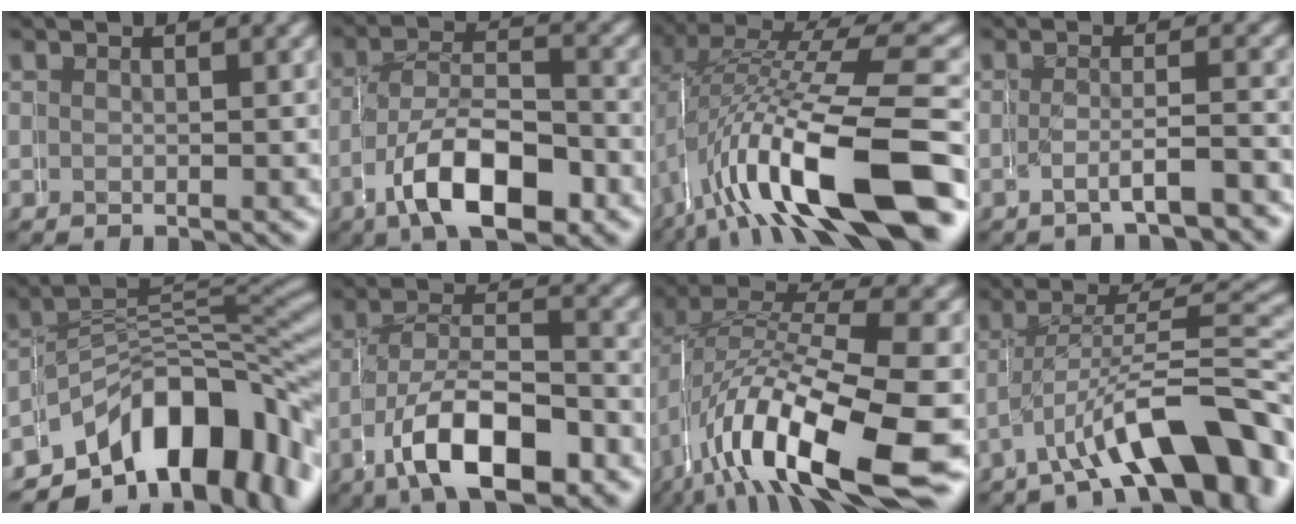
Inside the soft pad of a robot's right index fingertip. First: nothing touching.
{"total": 8.3, "force": [-3.5, 4.4, 6.1], "torque": [-0.099, -0.032, -0.047]}
{"total": 11.7, "force": [-3.4, 4.5, 10.3], "torque": [-0.192, -0.013, -0.037]}
{"total": 3.2, "force": [-3.0, 0.0, 1.0], "torque": [-0.024, -0.013, -0.046]}
{"total": 12.1, "force": [-5.6, 6.9, 8.3], "torque": [-0.112, -0.012, -0.080]}
{"total": 8.4, "force": [-4.0, 4.2, 6.1], "torque": [-0.101, -0.032, -0.052]}
{"total": 12.4, "force": [-2.7, 6.6, 10.1], "torque": [-0.195, -0.027, -0.030]}
{"total": 7.6, "force": [-4.5, 2.2, 5.7], "torque": [-0.105, -0.013, -0.060]}